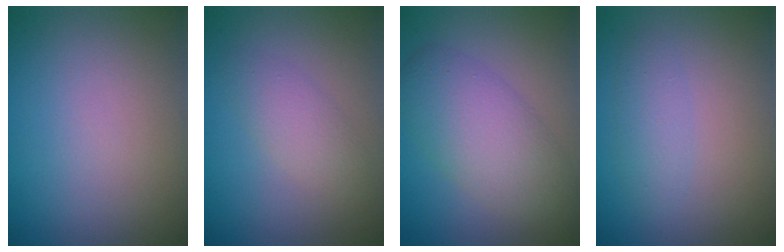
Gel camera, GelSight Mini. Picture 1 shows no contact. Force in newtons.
{"total": 2.2, "press": 2.2, "slide": 0.0}
{"total": 5.4, "press": 5.3, "slide": 0.4}
{"total": 1.6, "press": 1.6, "slide": 0.0}